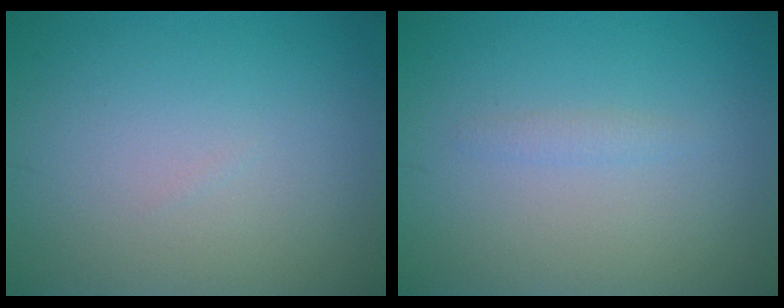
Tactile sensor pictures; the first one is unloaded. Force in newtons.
{"total": 0.8, "press": 0.8, "slide": 0.0}